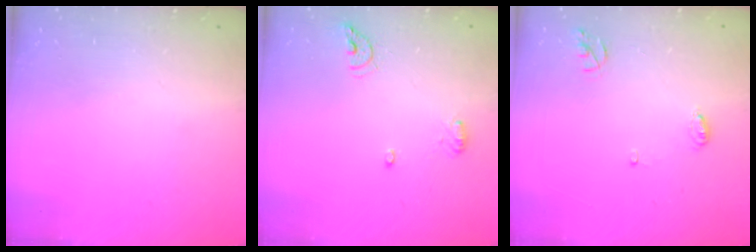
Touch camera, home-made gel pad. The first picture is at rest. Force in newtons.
{"total": 6.8, "press": 6.7, "slide": 1.2}
{"total": 5.1, "press": 5.1, "slide": 0.4}